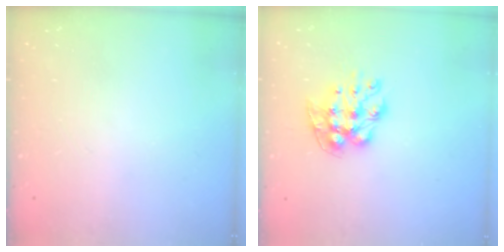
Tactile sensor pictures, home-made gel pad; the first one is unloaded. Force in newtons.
{"total": 9.5, "press": 9.4, "slide": 0.9}